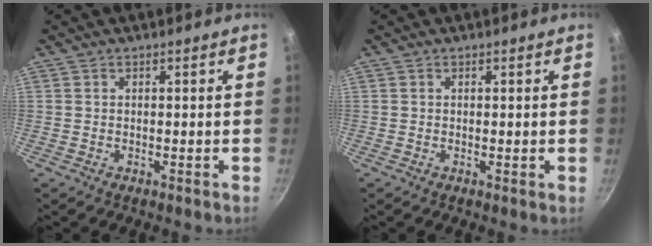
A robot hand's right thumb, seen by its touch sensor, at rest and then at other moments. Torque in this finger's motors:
{"motor_torque": [-0.44, -0.26, -0.29, -0.13, -0.02]}